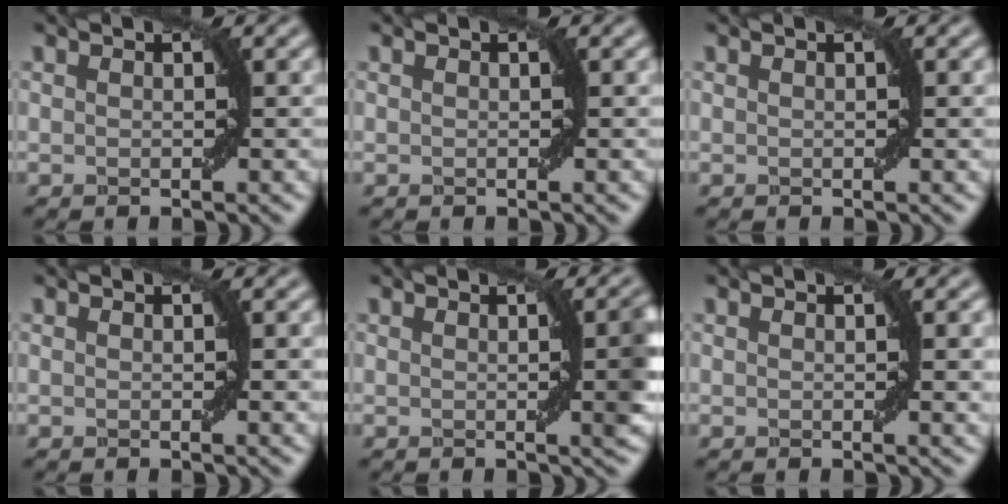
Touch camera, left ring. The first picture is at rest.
{"total": 0.0}
{"total": 0.5, "force": [0.1, -0.1, 0.5], "torque": [-0.005, 0.001, 0.001]}
{"total": 0.9, "force": [0.2, 0.0, 0.9], "torque": [-0.010, 0.000, 0.003]}
{"total": 4.1, "force": [0.3, 0.9, 4.0], "torque": [-0.038, 0.009, 0.001]}
{"total": 2.0, "force": [0.4, 0.3, 1.9], "torque": [-0.021, 0.000, 0.007]}